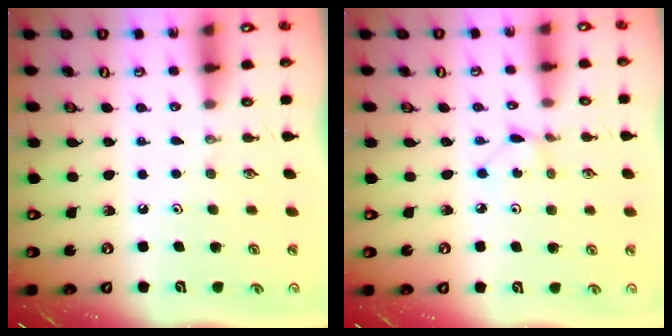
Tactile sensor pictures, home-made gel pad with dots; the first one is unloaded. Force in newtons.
{"total": 1.1, "press": 1.1, "slide": 0.1}